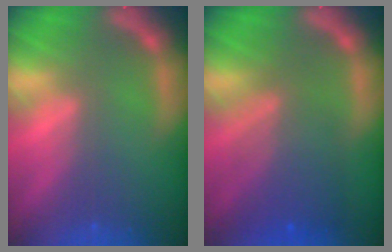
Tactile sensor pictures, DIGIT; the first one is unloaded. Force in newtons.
{"total": 6.6}